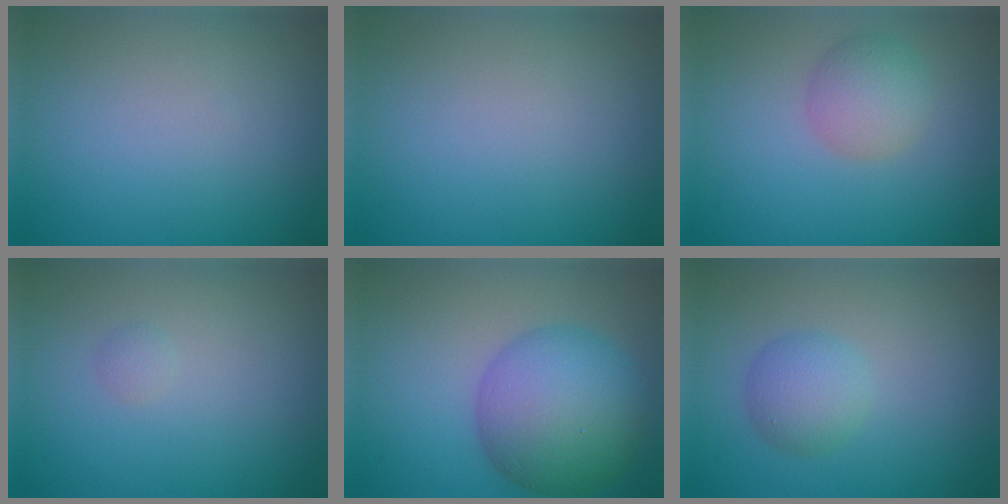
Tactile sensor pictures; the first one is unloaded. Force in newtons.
{"total": 0.0}
{"total": 3.0, "press": 3.0, "slide": 0.0}
{"total": 0.6, "press": 0.6, "slide": 0.0}
{"total": 9.5, "press": 9.5, "slide": 0.1}
{"total": 2.9, "press": 2.9, "slide": 0.1}